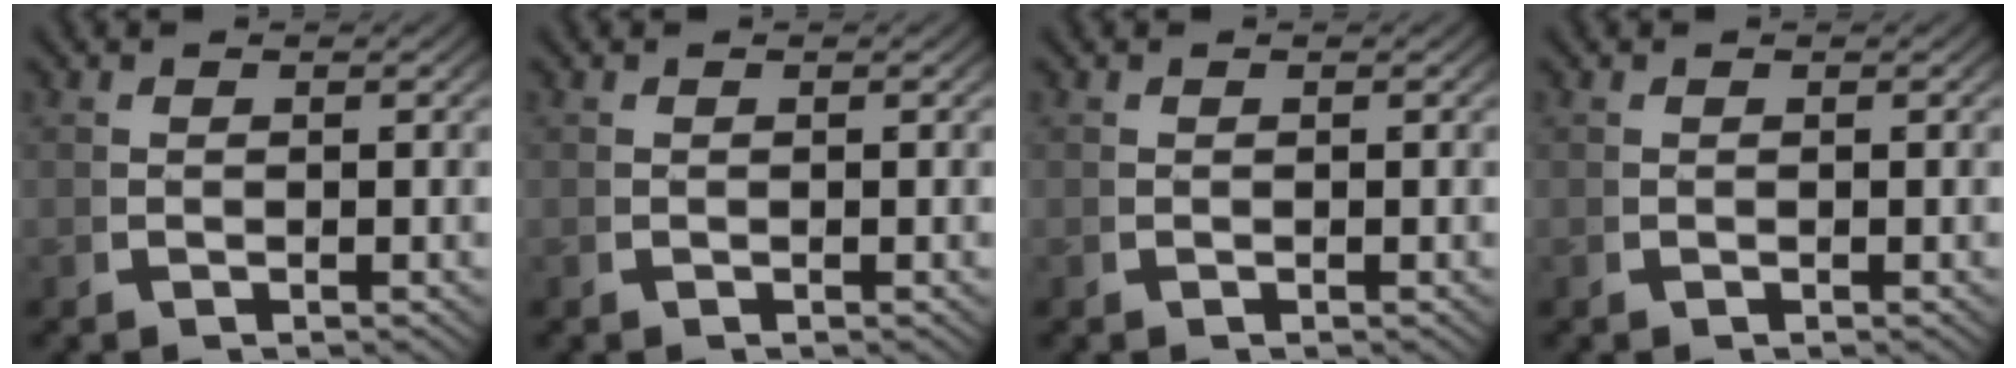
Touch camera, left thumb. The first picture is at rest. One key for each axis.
{"total": 0.0}
{"total": 0.0}
{"total": 0.0}